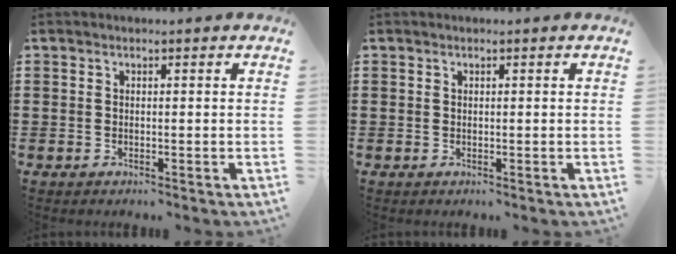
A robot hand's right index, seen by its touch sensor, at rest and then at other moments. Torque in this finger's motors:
{"motor_torque": [0.52, 0.48, 0.03, -0.01]}